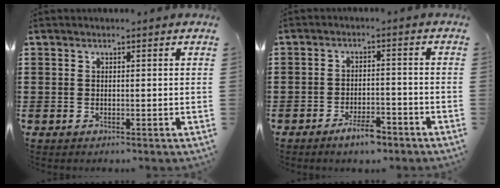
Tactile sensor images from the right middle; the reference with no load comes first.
{"total": 4.1, "force": [-3.1, 1.1, 2.3], "torque": [-0.044, 0.007, -0.060]}